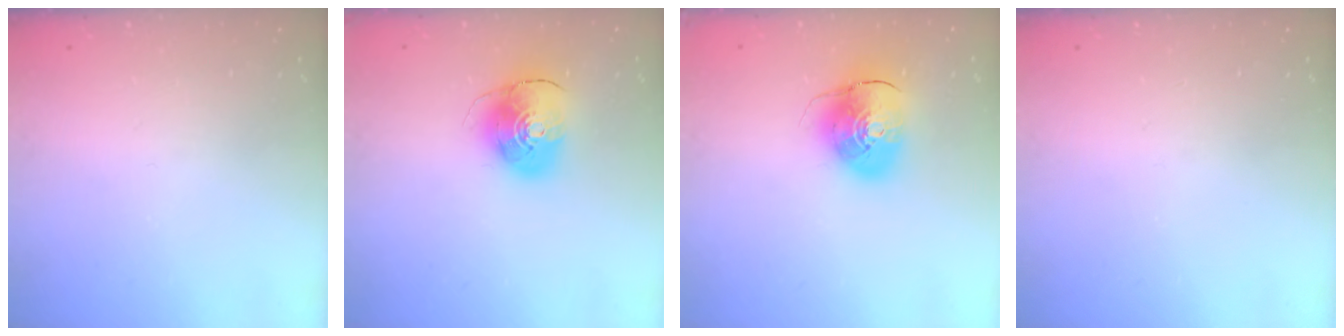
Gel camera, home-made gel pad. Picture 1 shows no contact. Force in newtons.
{"total": 9.6, "press": 9.6, "slide": 1.2}
{"total": 11.4, "press": 11.3, "slide": 1.8}
{"total": 0.0}